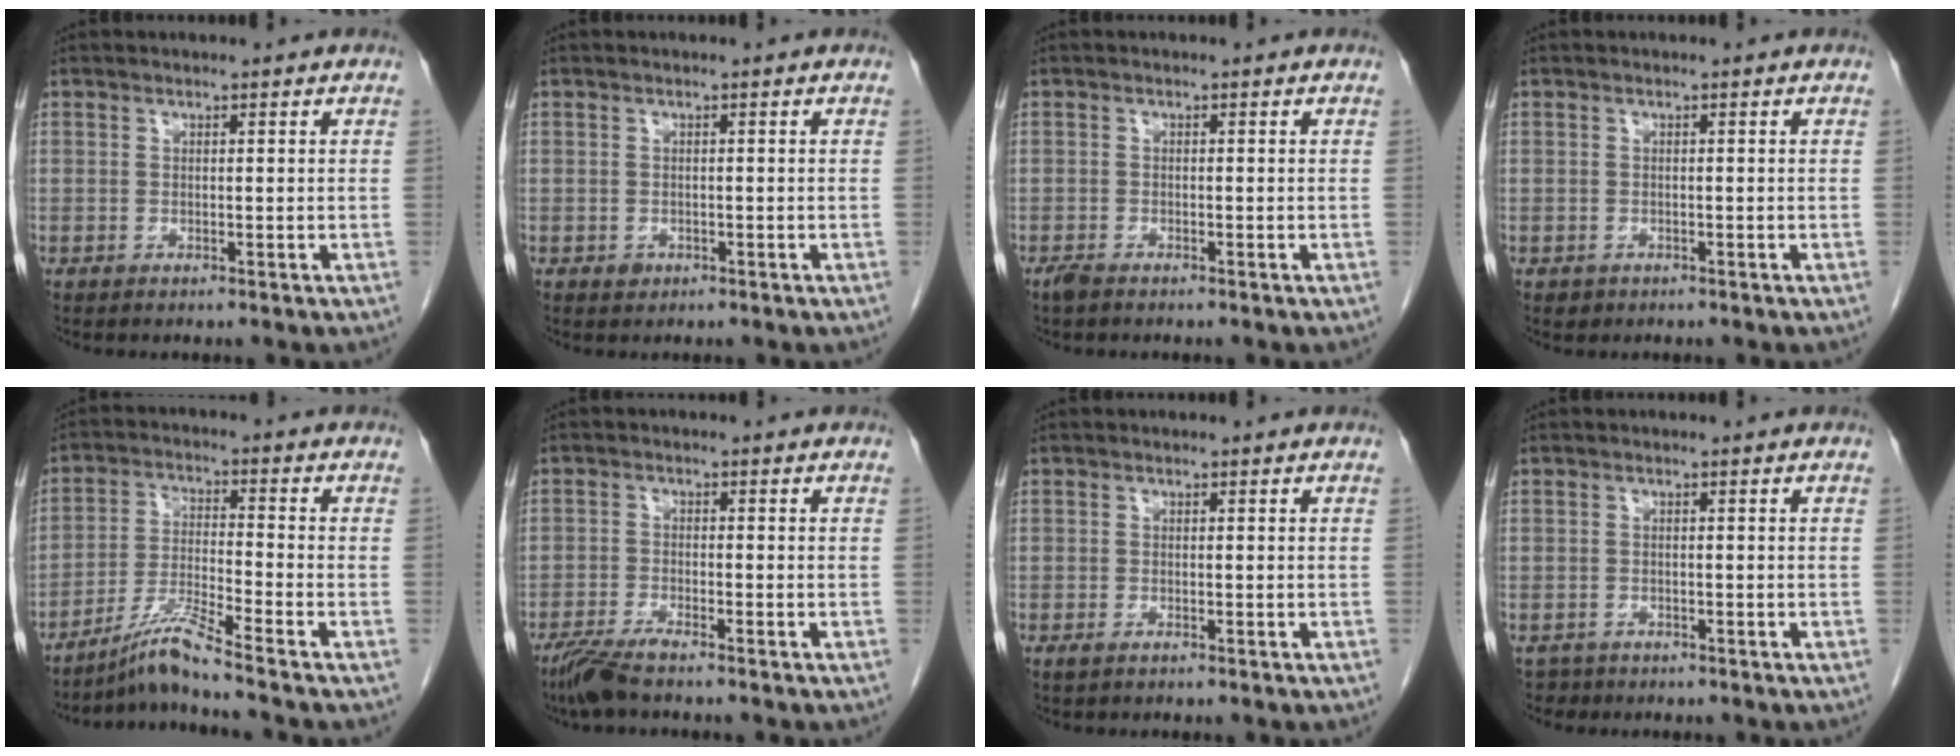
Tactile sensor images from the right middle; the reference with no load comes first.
{"total": 1.0, "force": [-0.5, 0.8, 0.3], "torque": [-0.003, 0.003, -0.004]}
{"total": 1.5, "force": [-1.2, 0.4, 0.7], "torque": [-0.022, -0.004, -0.021]}
{"total": 0.8, "force": [-0.4, 0.7, 0.1], "torque": [-0.005, 0.003, -0.002]}
{"total": 6.8, "force": [-5.7, -1.8, 3.2], "torque": [-0.065, -0.024, -0.111]}
{"total": 4.3, "force": [-3.5, 0.2, 2.5], "torque": [-0.054, -0.013, -0.072]}
{"total": 0.7, "force": [-0.5, 0.1, 0.5], "torque": [-0.010, -0.002, -0.006]}
{"total": 1.3, "force": [-1.0, 0.8, -0.3], "torque": [0.000, 0.002, -0.015]}